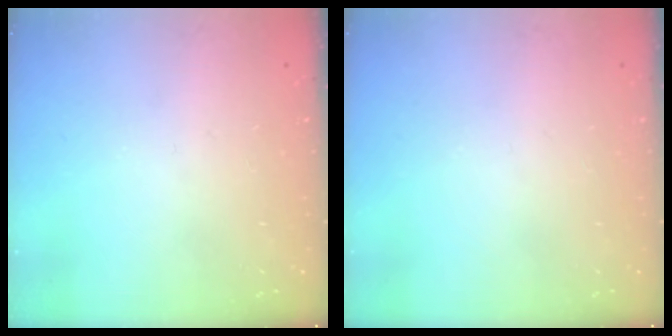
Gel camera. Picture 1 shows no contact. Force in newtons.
{"total": 0.0}